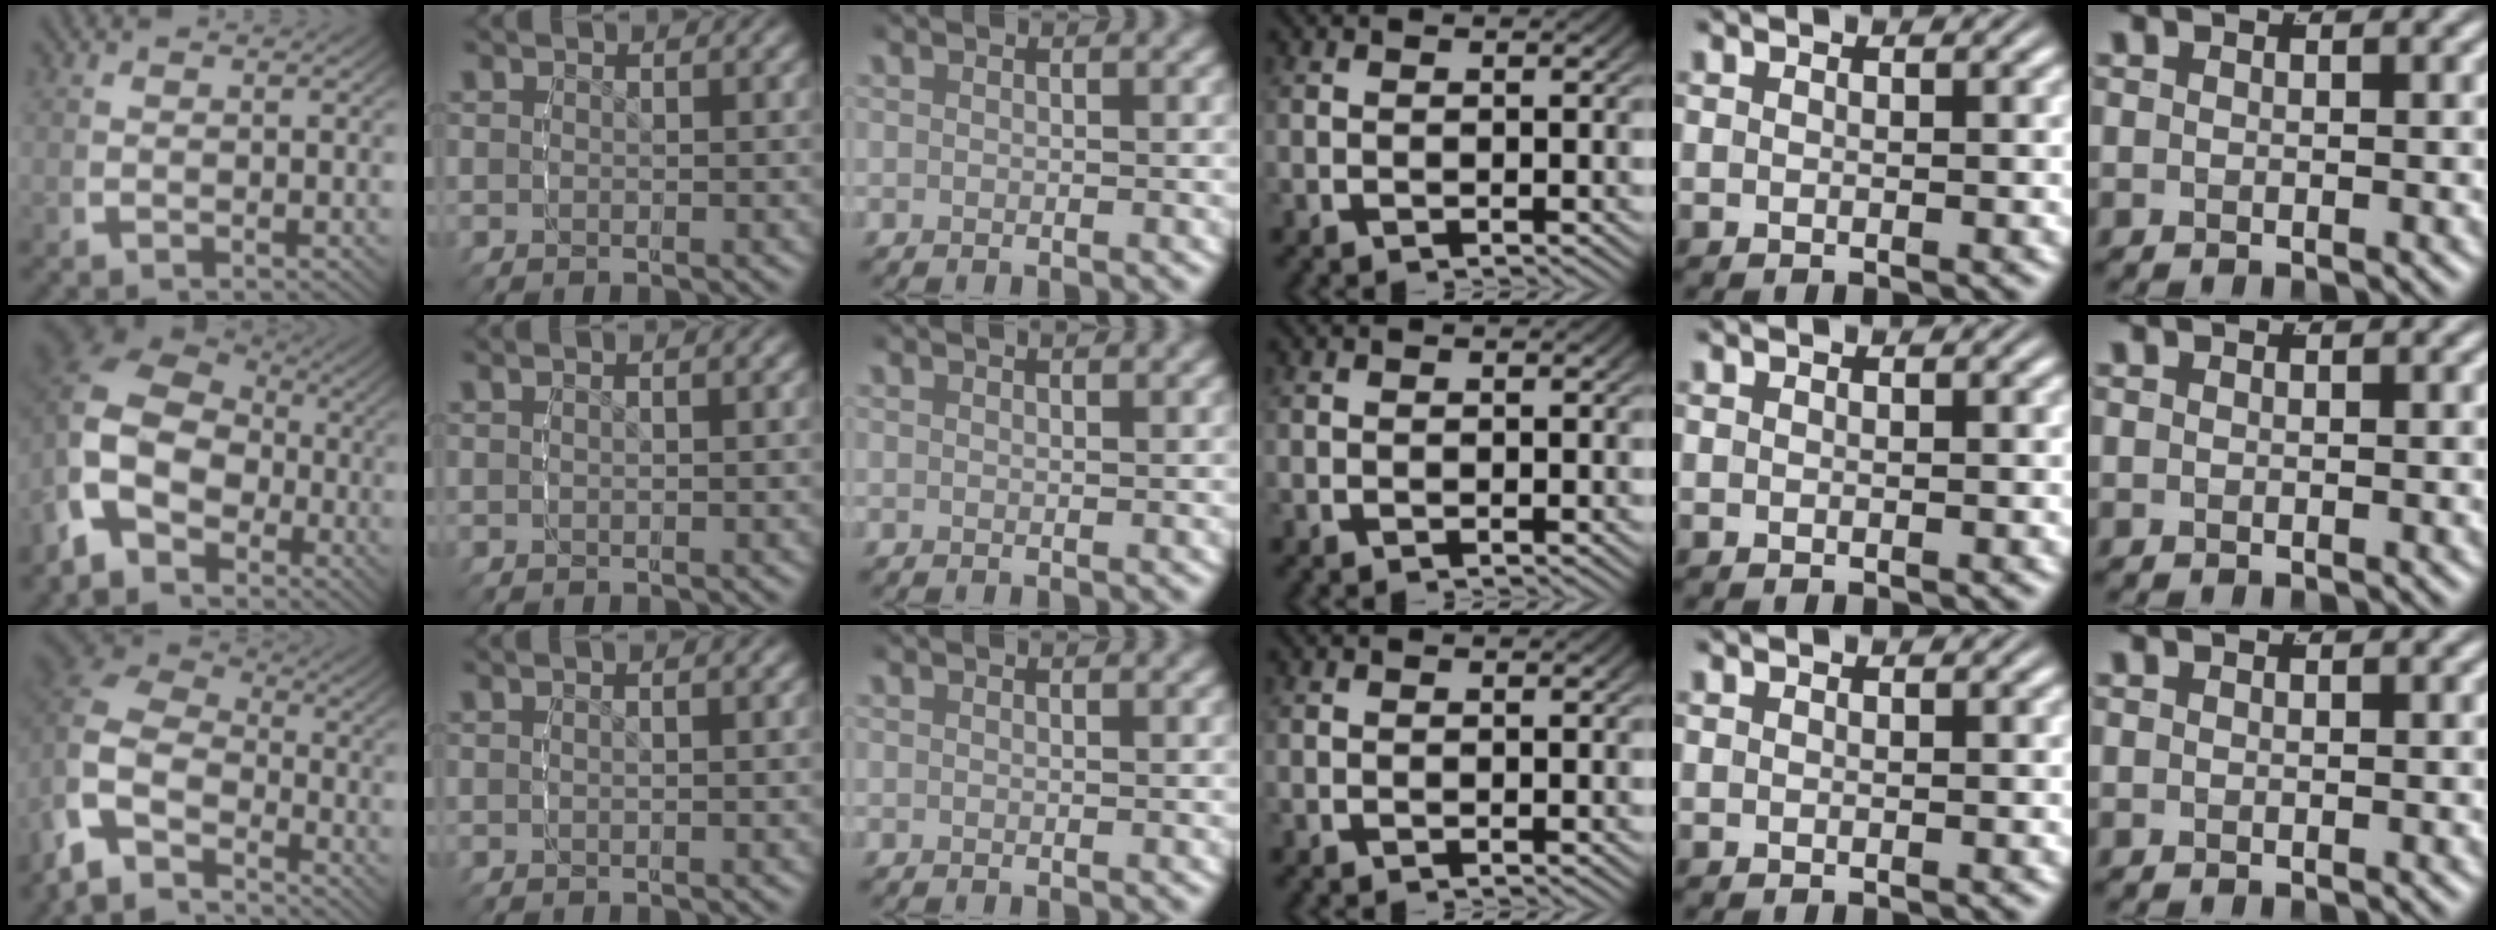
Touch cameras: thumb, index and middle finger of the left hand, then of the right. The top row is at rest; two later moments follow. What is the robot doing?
{"motion": "lift_and_place", "object": "sponge"}